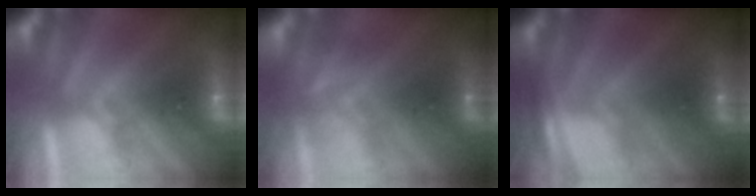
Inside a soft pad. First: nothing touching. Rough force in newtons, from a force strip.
{"total": 2.9}
{"total": 2.9}